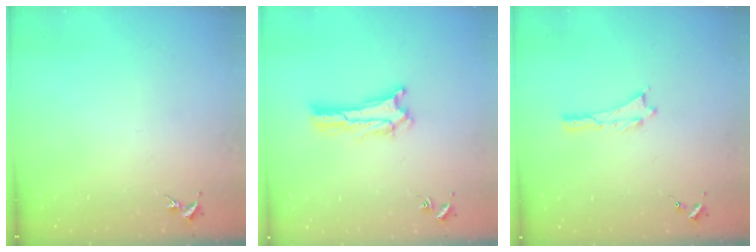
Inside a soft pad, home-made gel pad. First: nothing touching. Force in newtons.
{"total": 0.7, "press": 0.6, "slide": 0.2}
{"total": 0.0}